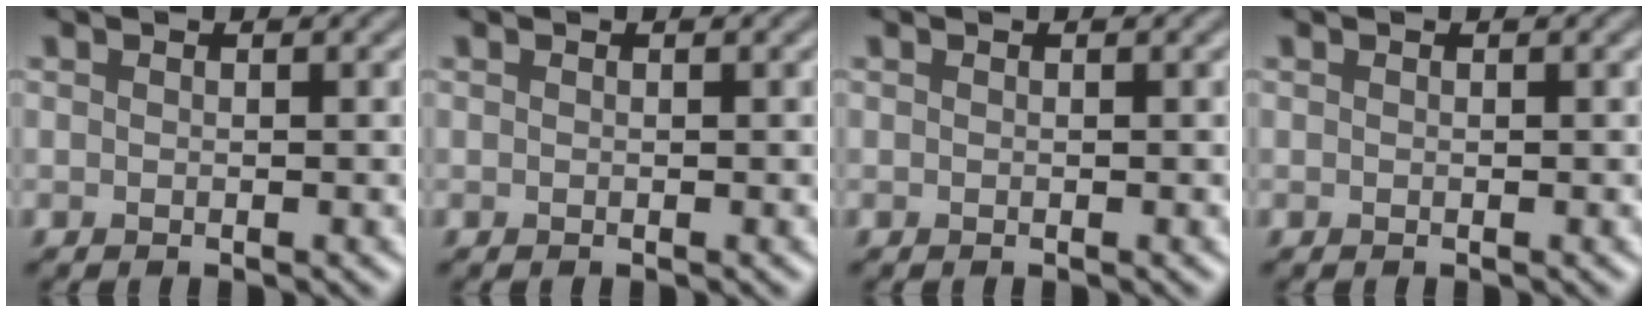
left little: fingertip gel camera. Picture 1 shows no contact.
{"total": 0.0}
{"total": 0.0}
{"total": 0.0}